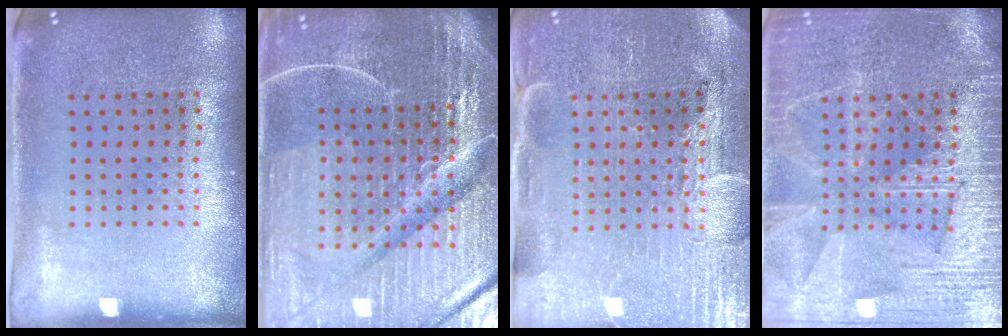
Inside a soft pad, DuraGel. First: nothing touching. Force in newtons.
{"total": 7.1, "press": 6.2, "slide": 3.5}
{"total": 4.0, "press": 3.8, "slide": 1.4}
{"total": 5.9, "press": 5.8, "slide": 0.7}